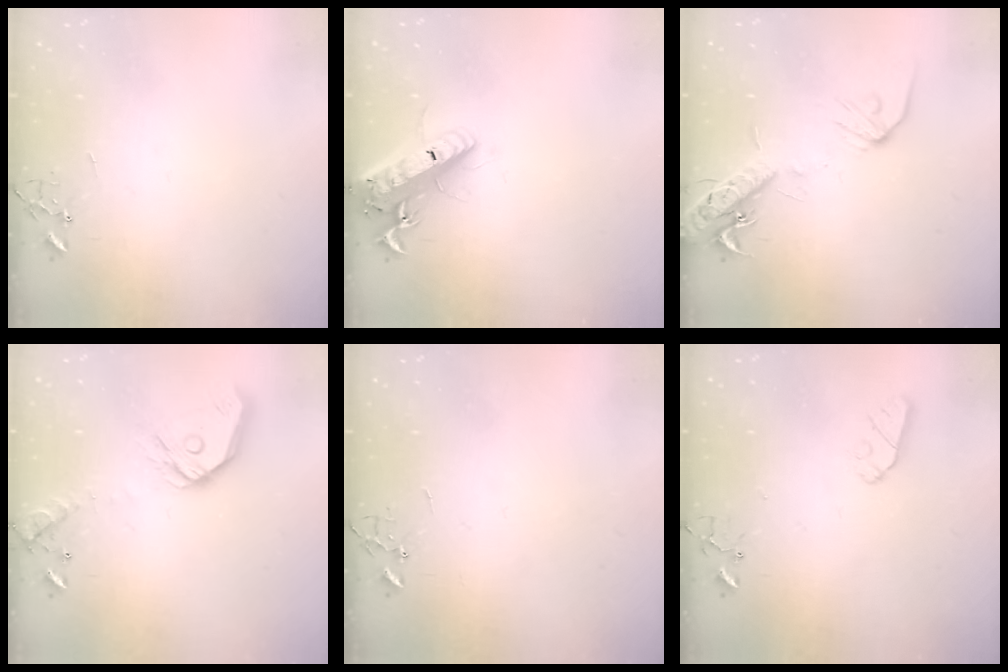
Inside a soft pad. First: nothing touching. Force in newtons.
{"total": 17.3, "press": 17.0, "slide": 3.4}
{"total": 15.1, "press": 14.7, "slide": 3.3}
{"total": 15.9, "press": 15.7, "slide": 2.2}
{"total": 0.0}
{"total": 6.6, "press": 6.6, "slide": 0.2}